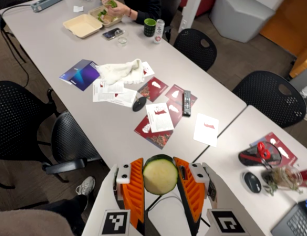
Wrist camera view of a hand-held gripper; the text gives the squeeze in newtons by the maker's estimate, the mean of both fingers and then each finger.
{"total": 12.5, "left": 12.8, "right": 12.3}